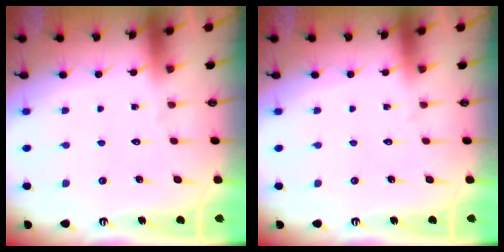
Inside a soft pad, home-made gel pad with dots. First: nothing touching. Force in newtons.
{"total": 0.0}